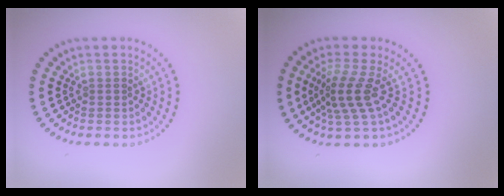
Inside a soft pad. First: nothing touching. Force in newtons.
{"total": 3.6, "press": 2.6, "slide": 2.4}